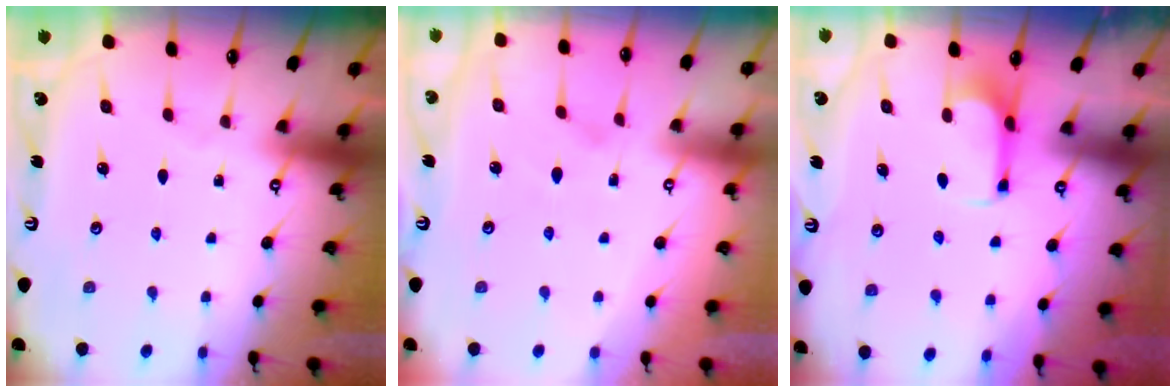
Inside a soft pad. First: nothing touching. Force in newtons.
{"total": 2.2, "press": 1.8, "slide": 1.2}
{"total": 4.8, "press": 4.7, "slide": 0.9}